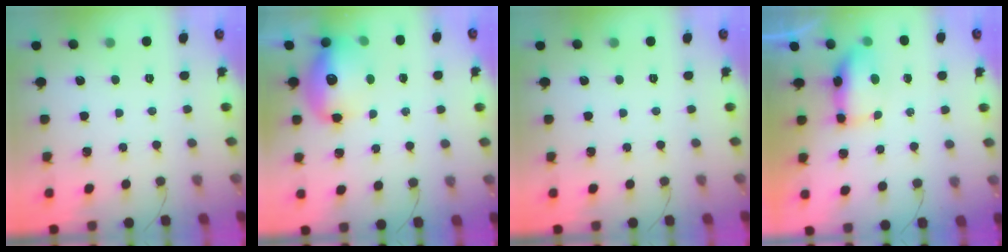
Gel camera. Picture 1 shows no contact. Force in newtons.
{"total": 12.9, "press": 12.6, "slide": 2.6}
{"total": 0.0}
{"total": 13.3, "press": 8.6, "slide": 10.1}